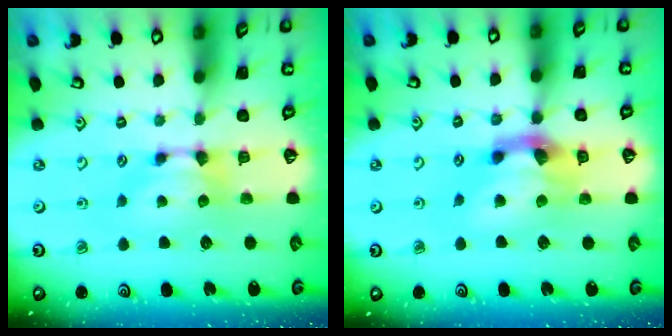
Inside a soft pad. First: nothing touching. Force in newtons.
{"total": 4.6, "press": 4.2, "slide": 2.1}